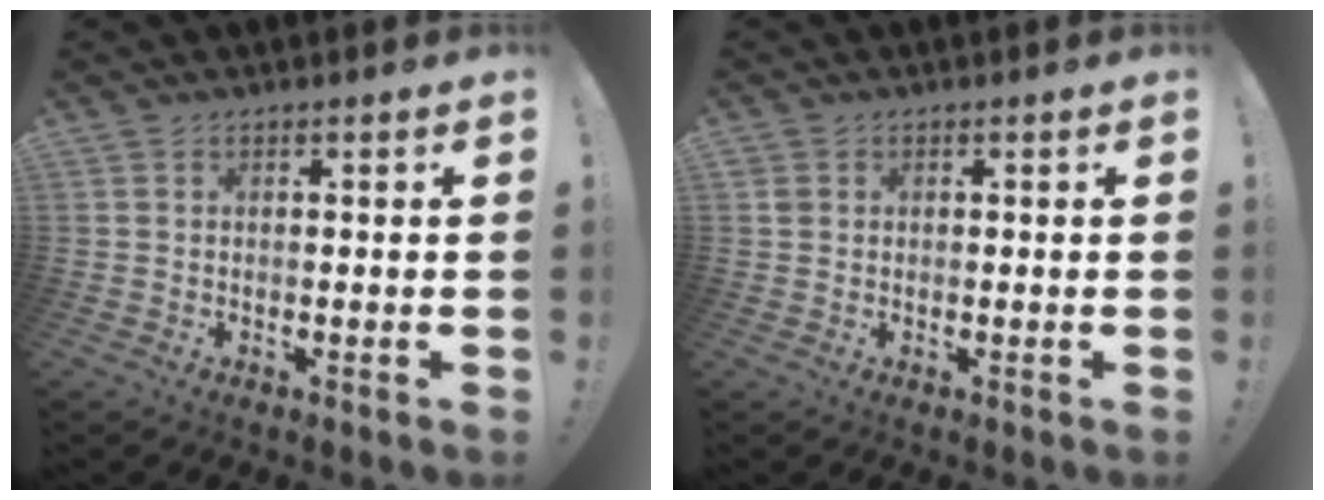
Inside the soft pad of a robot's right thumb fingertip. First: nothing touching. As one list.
[{"total": 1.5, "force": [0.7, 1.3, 0.5], "torque": [-0.010, 0.002, 0.014]}]